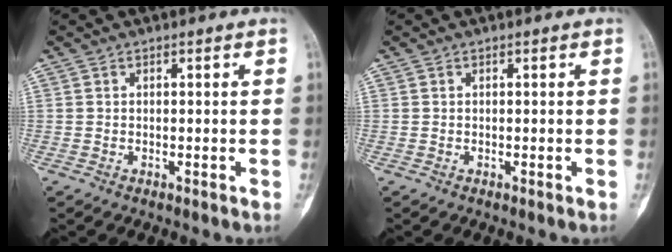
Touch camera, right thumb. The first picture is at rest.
{"total": 0.0}